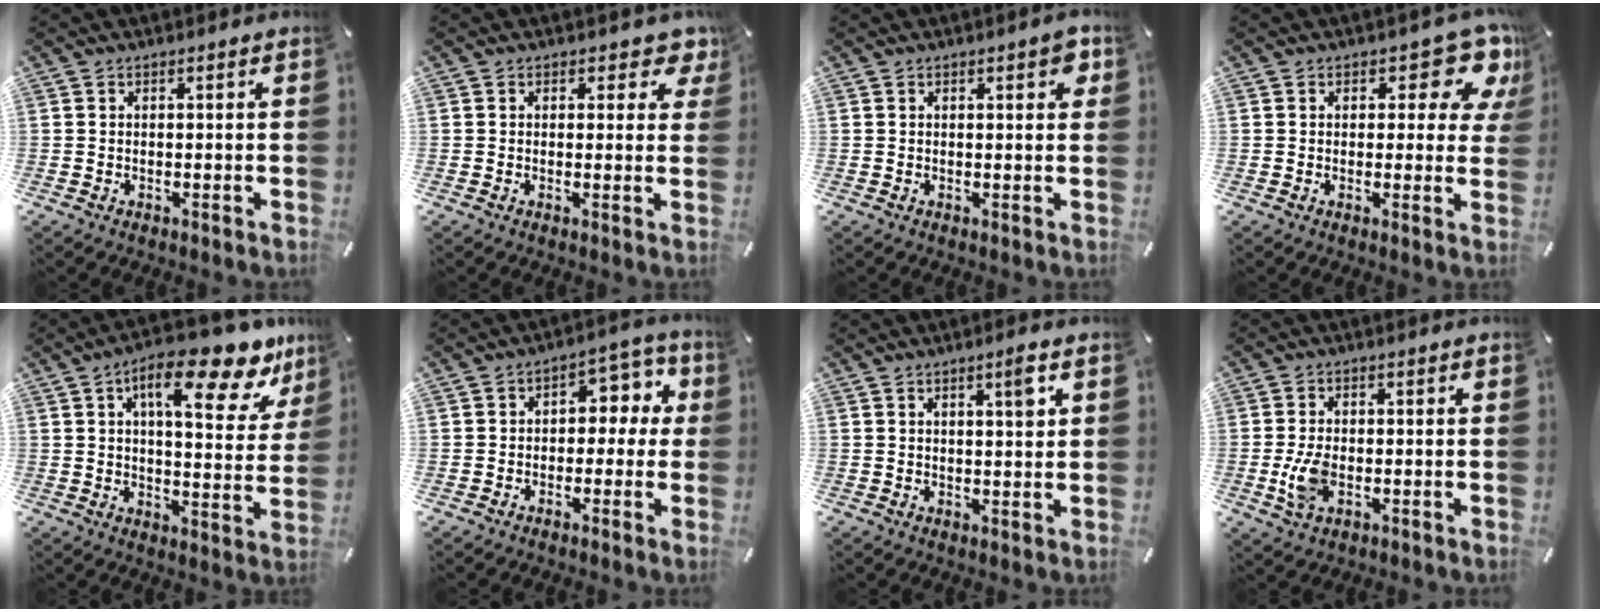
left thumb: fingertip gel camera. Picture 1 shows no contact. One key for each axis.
{"total": 3.6, "fx": 2.2, "fy": 2.2, "fz": 1.8, "tx": -0.010, "ty": -0.008, "tz": 0.032}
{"total": 3.0, "fx": 1.2, "fy": 1.2, "fz": 2.4, "tx": -0.026, "ty": -0.004, "tz": 0.014}
{"total": 11.5, "fx": 6.8, "fy": 5.1, "fz": 7.7, "tx": -0.080, "ty": -0.044, "tz": 0.111}
{"total": 19.2, "fx": 11.2, "fy": 6.7, "fz": 14.1, "tx": -0.201, "ty": -0.068, "tz": 0.172}
{"total": 7.1, "fx": 0.8, "fy": 5.0, "fz": 5.0, "tx": -0.058, "ty": -0.002, "tz": 0.005}
{"total": 4.4, "fx": 2.0, "fy": 0.8, "fz": 3.9, "tx": -0.055, "ty": -0.008, "tz": 0.027}
{"total": 6.7, "fx": -1.5, "fy": 4.2, "fz": 5.1, "tx": -0.101, "ty": -0.001, "tz": -0.028}